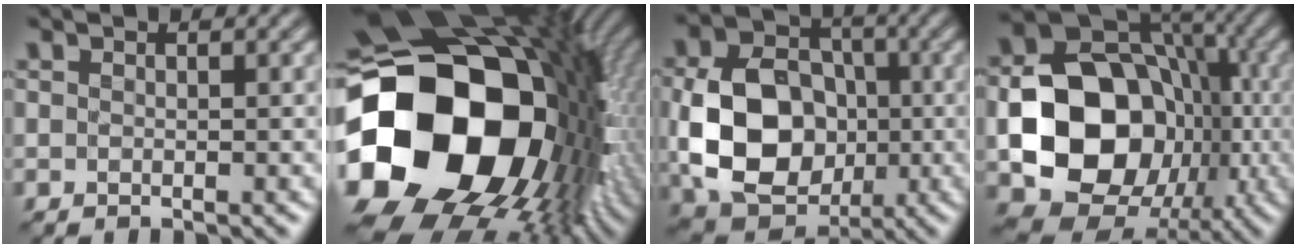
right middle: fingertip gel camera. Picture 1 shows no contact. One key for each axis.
{"total": 21.8, "fx": -2.6, "fy": 16.5, "fz": 14.0, "tx": -0.325, "ty": -0.042, "tz": -0.023}
{"total": 10.8, "fx": -1.4, "fy": 8.3, "fz": 6.8, "tx": -0.139, "ty": -0.003, "tz": -0.022}
{"total": 14.3, "fx": -3.0, "fy": 11.0, "fz": 8.6, "tx": -0.130, "ty": -0.008, "tz": -0.060}